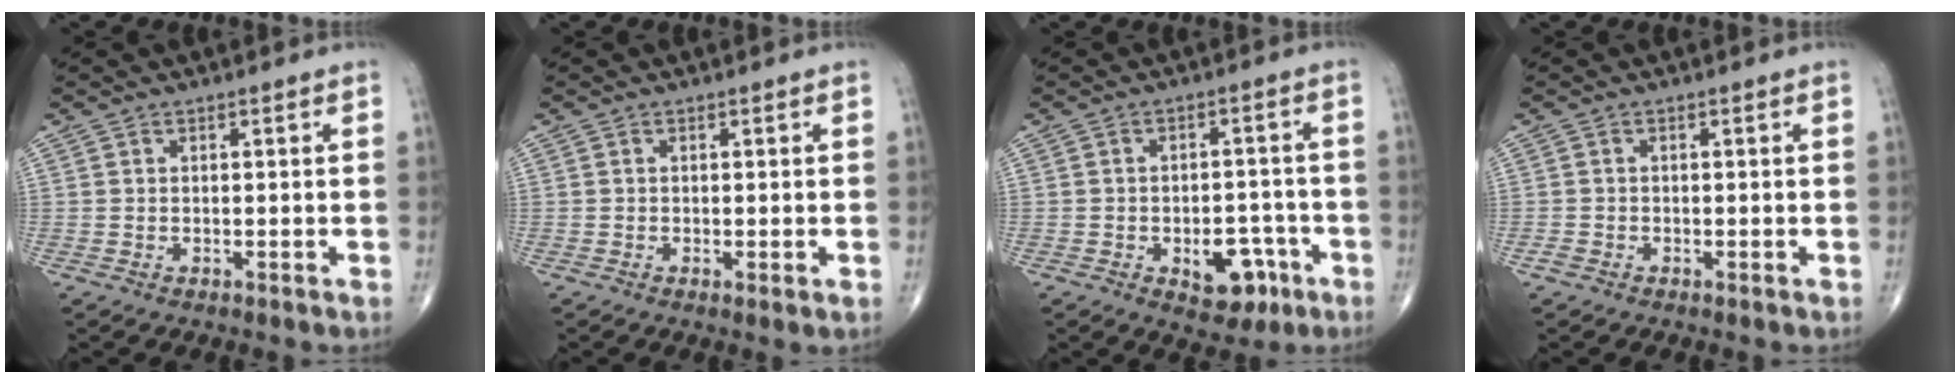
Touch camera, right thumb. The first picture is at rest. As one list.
[{"total": 1.2, "force": [-0.2, 0.1, 1.2], "torque": [-0.025, -0.006, -0.005]}, {"total": 8.5, "force": [-3.7, 5.1, 5.7], "torque": [-0.043, 0.029, -0.042]}, {"total": 0.9, "force": [-0.6, 0.5, 0.4], "torque": [-0.009, -0.001, -0.016]}]